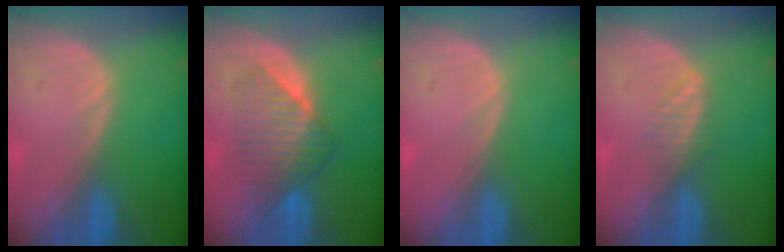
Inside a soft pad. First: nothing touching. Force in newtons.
{"total": 6.7, "press": 6.6, "slide": 1.0}
{"total": 0.0}
{"total": 2.3, "press": 2.3, "slide": 0.1}